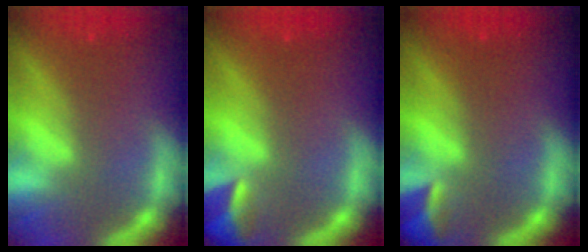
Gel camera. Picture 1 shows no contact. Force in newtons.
{"total": 2.9}
{"total": 2.4}